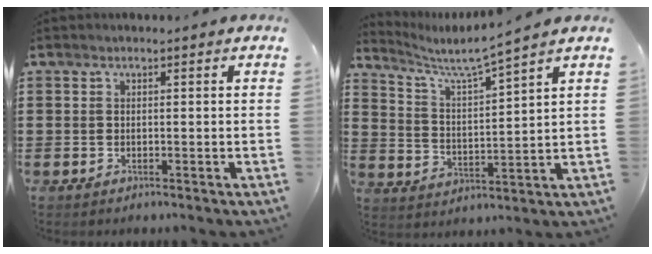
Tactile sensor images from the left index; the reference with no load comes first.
{"total": 4.8, "force": [4.2, -0.6, 2.1], "torque": [-0.065, -0.036, 0.062]}